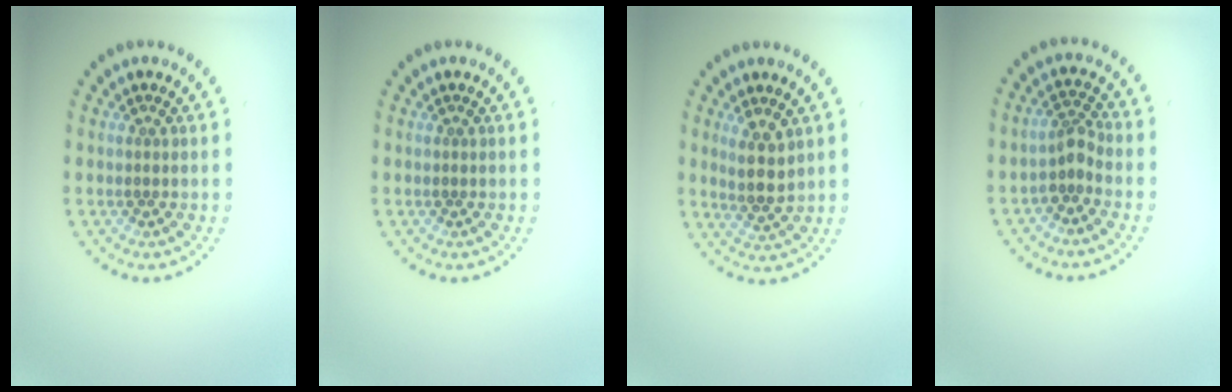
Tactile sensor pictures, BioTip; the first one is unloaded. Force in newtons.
{"total": 0.0}
{"total": 2.8, "press": 2.4, "slide": 1.4}
{"total": 1.9, "press": 1.4, "slide": 1.2}